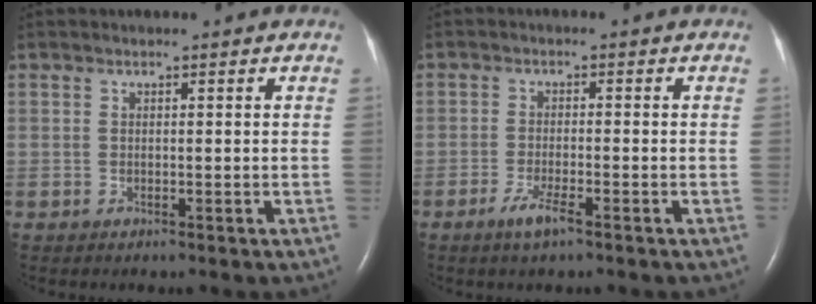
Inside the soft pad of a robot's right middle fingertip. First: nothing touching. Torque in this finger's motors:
{"motor_torque": [0.01, -0.01, 0.01, 0.06]}